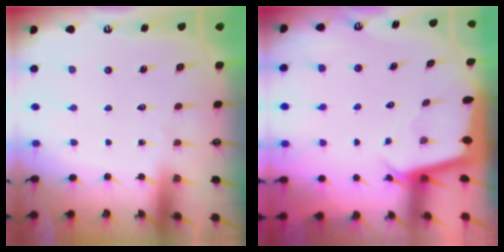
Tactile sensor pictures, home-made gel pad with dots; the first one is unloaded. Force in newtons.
{"total": 2.1, "press": 2.1, "slide": 0.1}